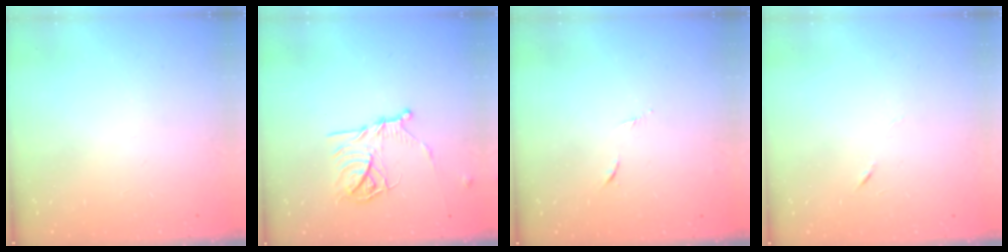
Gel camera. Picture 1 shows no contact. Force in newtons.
{"total": 13.2, "press": 13.2, "slide": 0.8}
{"total": 5.4, "press": 5.3, "slide": 0.7}
{"total": 3.8, "press": 3.7, "slide": 1.1}